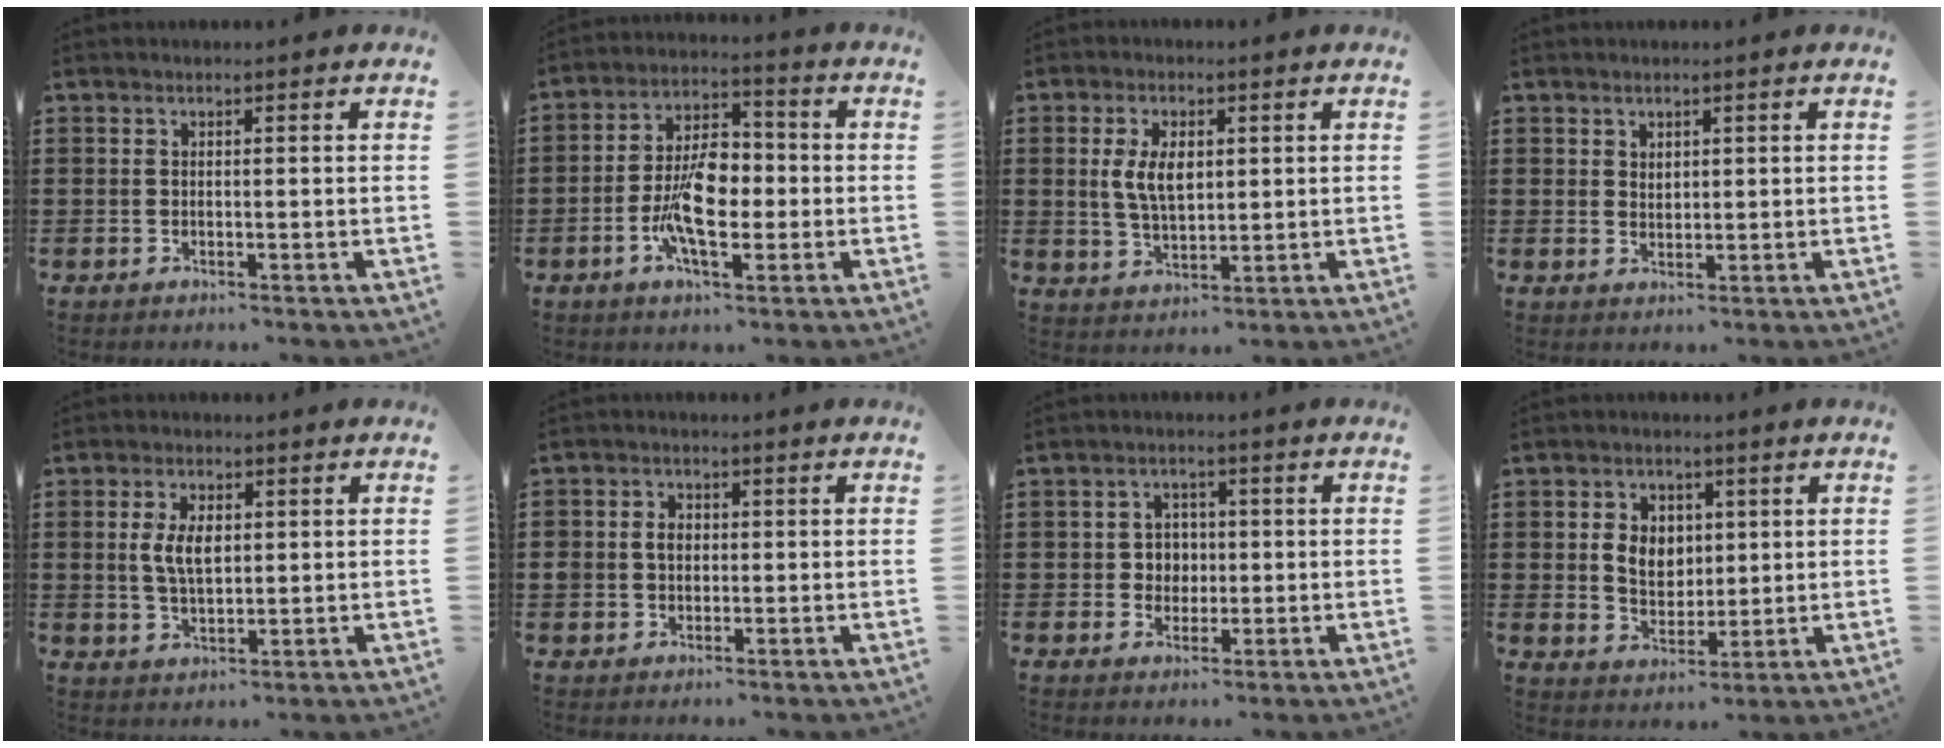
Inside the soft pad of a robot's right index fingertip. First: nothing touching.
{"total": 9.1, "force": [-1.9, 4.6, 7.6], "torque": [-0.164, 0.004, -0.039]}
{"total": 5.9, "force": [1.0, 3.2, 4.9], "torque": [-0.101, 0.005, 0.013]}
{"total": 1.6, "force": [1.2, 0.9, 0.3], "torque": [-0.007, 0.003, 0.024]}
{"total": 5.4, "force": [0.8, 2.7, 4.6], "torque": [-0.094, 0.010, 0.012]}
{"total": 2.8, "force": [0.0, 2.5, 1.3], "torque": [-0.034, 0.009, -0.003]}
{"total": 3.3, "force": [-0.1, 3.2, 1.1], "torque": [-0.033, 0.010, -0.006]}
{"total": 5.6, "force": [0.9, 4.5, 3.2], "torque": [-0.070, 0.011, 0.012]}